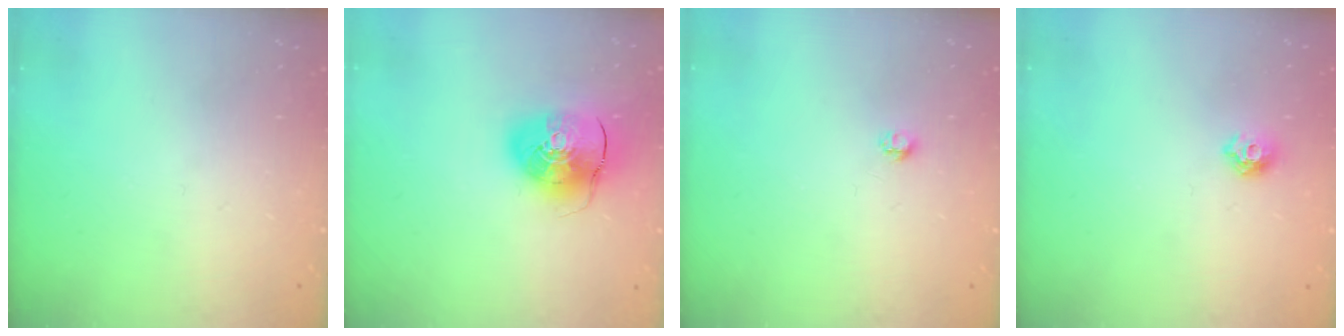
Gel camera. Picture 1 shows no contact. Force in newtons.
{"total": 11.8, "press": 11.7, "slide": 1.9}
{"total": 2.7, "press": 2.7, "slide": 0.4}
{"total": 7.3, "press": 7.2, "slide": 0.8}